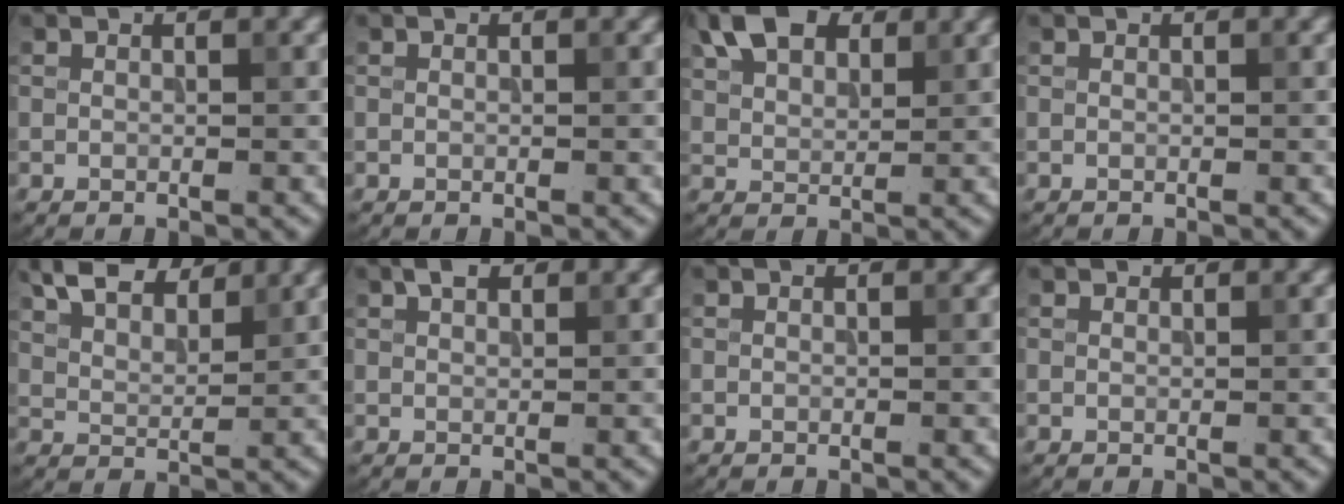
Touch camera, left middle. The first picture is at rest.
{"total": 0.0}
{"total": 6.4, "force": [3.8, 3.5, 3.7], "torque": [-0.081, 0.014, 0.069]}
{"total": 0.0}
{"total": 6.3, "force": [4.9, 2.4, 3.1], "torque": [-0.065, 0.015, 0.079]}
{"total": 1.5, "force": [1.1, 0.7, 0.8], "torque": [-0.015, 0.005, 0.020]}
{"total": 0.0}
{"total": 0.6, "force": [0.6, 0.1, 0.0], "torque": [0.000, -0.002, 0.008]}